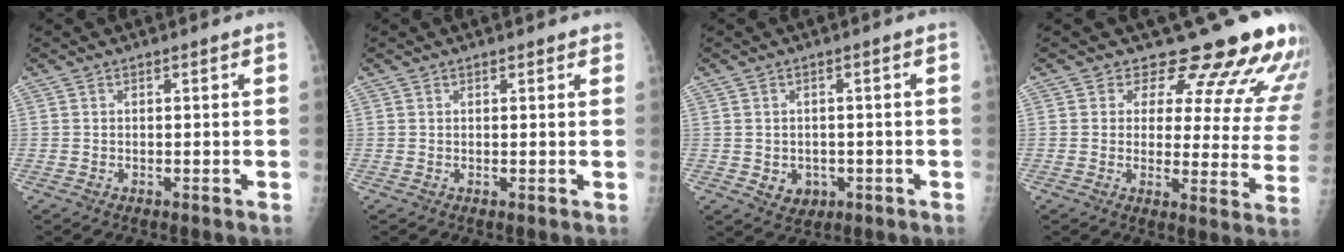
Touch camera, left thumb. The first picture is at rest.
{"total": 1.1, "force": [0.8, 0.8, 0.2], "torque": [0.013, -0.004, 0.005]}
{"total": 4.1, "force": [-0.9, 3.5, 1.8], "torque": [-0.009, 0.001, -0.001]}
{"total": 18.4, "force": [16.2, 6.0, 6.2], "torque": [-0.027, -0.120, 0.177]}